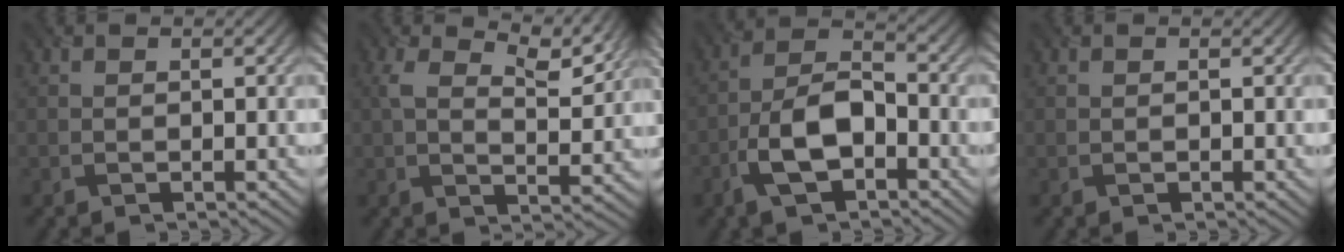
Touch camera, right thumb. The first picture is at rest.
{"total": 7.3, "force": [4.4, 2.9, 5.0], "torque": [-0.098, -0.003, 0.081]}
{"total": 8.4, "force": [-3.5, 4.2, 6.4], "torque": [-0.126, 0.003, -0.074]}
{"total": 0.0}